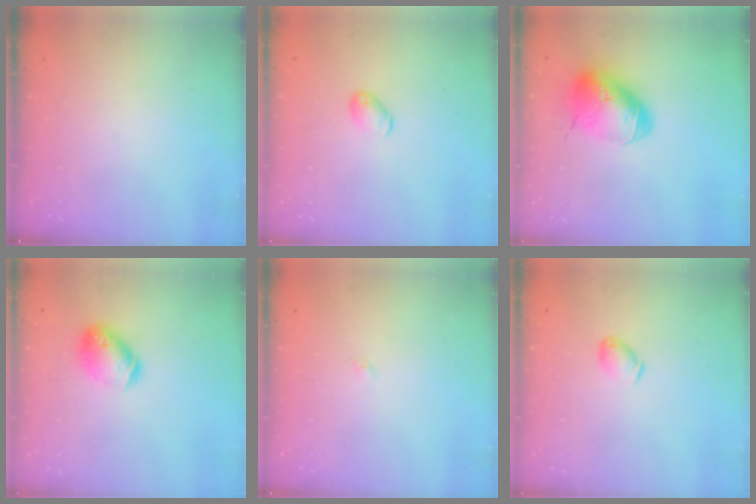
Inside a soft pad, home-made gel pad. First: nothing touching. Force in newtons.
{"total": 6.2, "press": 6.1, "slide": 1.1}
{"total": 16.3, "press": 16.2, "slide": 2.4}
{"total": 12.1, "press": 11.9, "slide": 2.0}
{"total": 1.8, "press": 1.7, "slide": 0.3}
{"total": 5.8, "press": 5.7, "slide": 0.8}